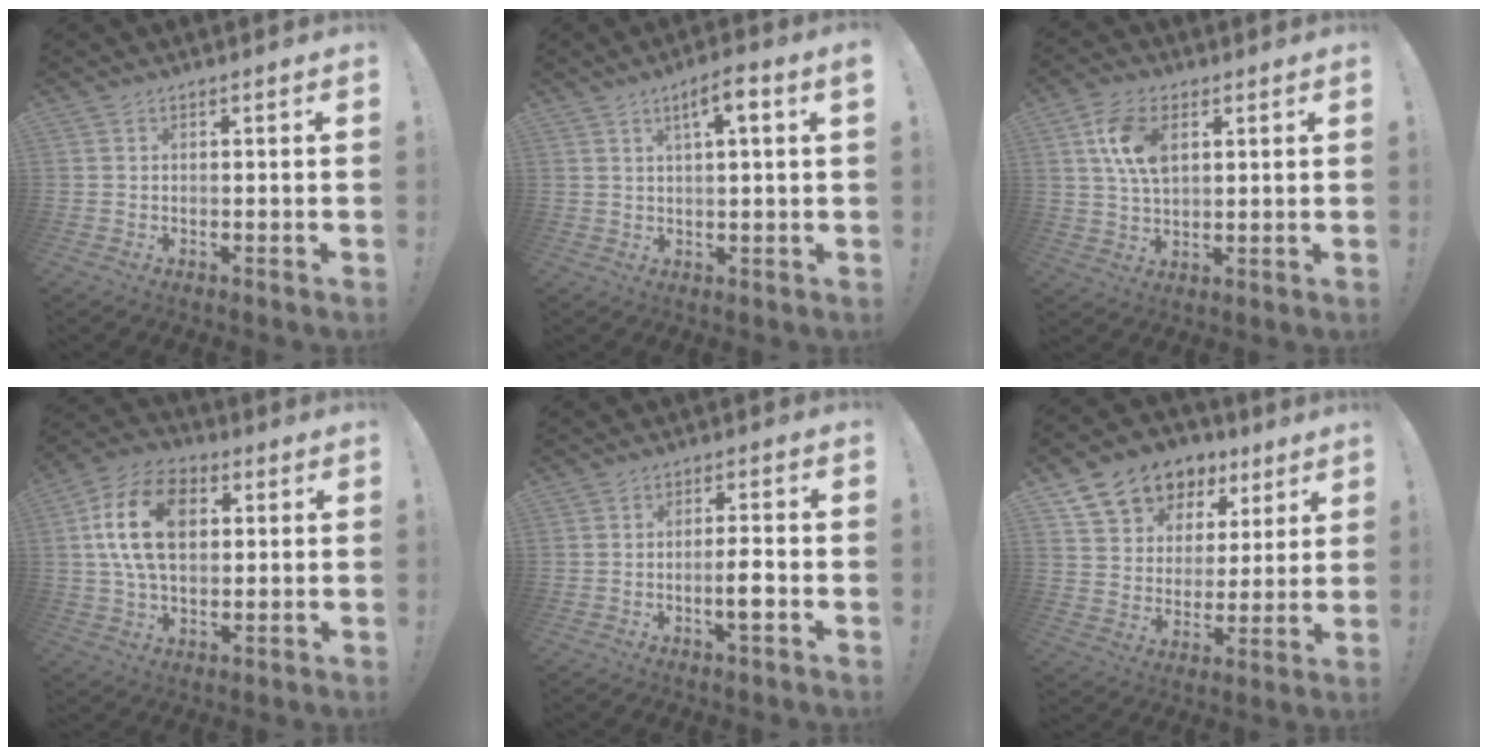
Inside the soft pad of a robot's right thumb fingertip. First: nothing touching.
{"total": 5.6, "force": [2.5, 0.4, 4.9], "torque": [-0.075, -0.005, 0.035]}
{"total": 10.2, "force": [3.4, 6.0, 7.5], "torque": [-0.145, 0.003, 0.065]}
{"total": 17.9, "force": [3.5, 11.8, 12.9], "torque": [-0.231, 0.003, 0.059]}
{"total": 5.6, "force": [-2.0, 0.7, 5.1], "torque": [-0.080, 0.004, -0.035]}
{"total": 13.3, "force": [8.1, 9.4, 4.8], "torque": [-0.077, -0.045, 0.157]}